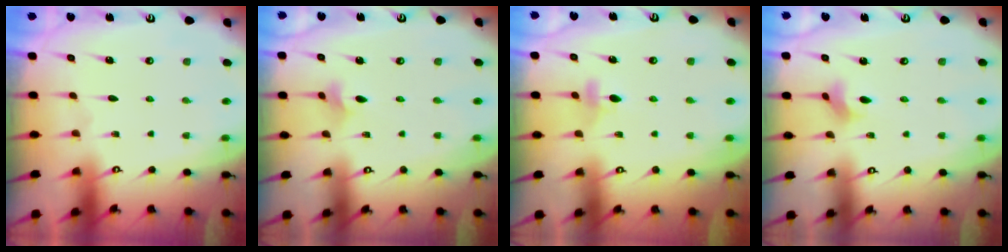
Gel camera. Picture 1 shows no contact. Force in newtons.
{"total": 3.0, "press": 2.9, "slide": 0.8}
{"total": 3.7, "press": 3.6, "slide": 0.8}
{"total": 4.4, "press": 4.3, "slide": 0.8}